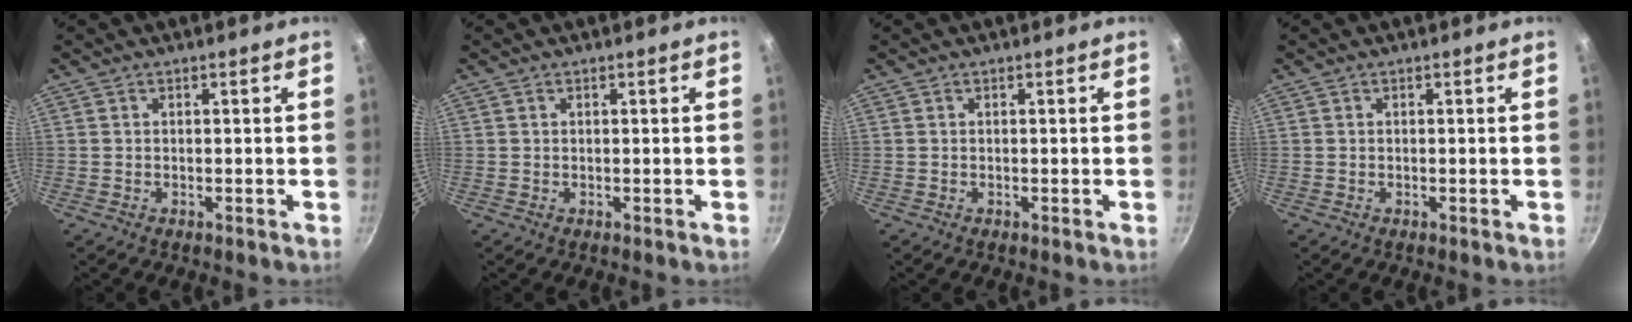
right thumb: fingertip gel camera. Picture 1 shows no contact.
{"total": 0.0}
{"total": 0.0}
{"total": 0.0}